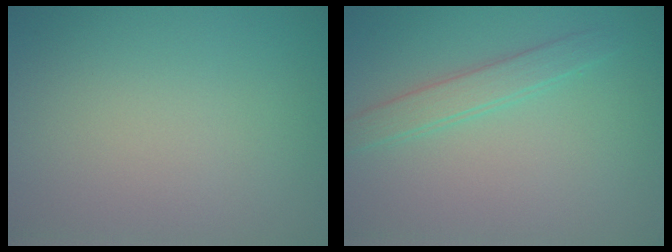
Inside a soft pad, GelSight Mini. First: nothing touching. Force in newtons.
{"total": 2.3, "press": 2.3, "slide": 0.0}